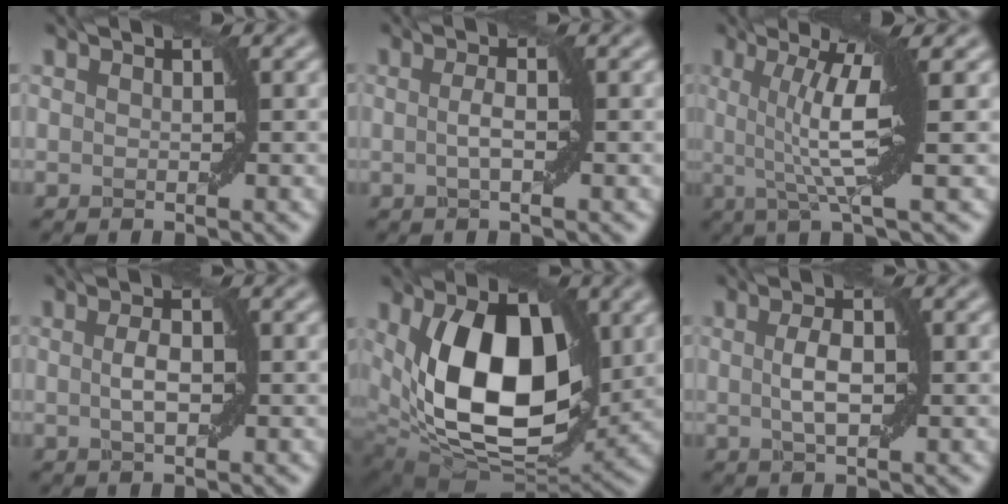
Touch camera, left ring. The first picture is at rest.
{"total": 1.7, "force": [-0.1, 0.3, 1.7], "torque": [-0.035, 0.005, -0.003]}
{"total": 6.4, "force": [0.9, 0.9, 6.3], "torque": [-0.111, 0.004, 0.016]}
{"total": 2.2, "force": [0.0, 0.9, 2.0], "torque": [-0.042, 0.003, 0.000]}
{"total": 13.1, "force": [1.7, 7.6, 10.6], "torque": [-0.168, -0.015, 0.033]}
{"total": 2.8, "force": [0.1, 1.1, 2.6], "torque": [-0.054, 0.002, 0.001]}